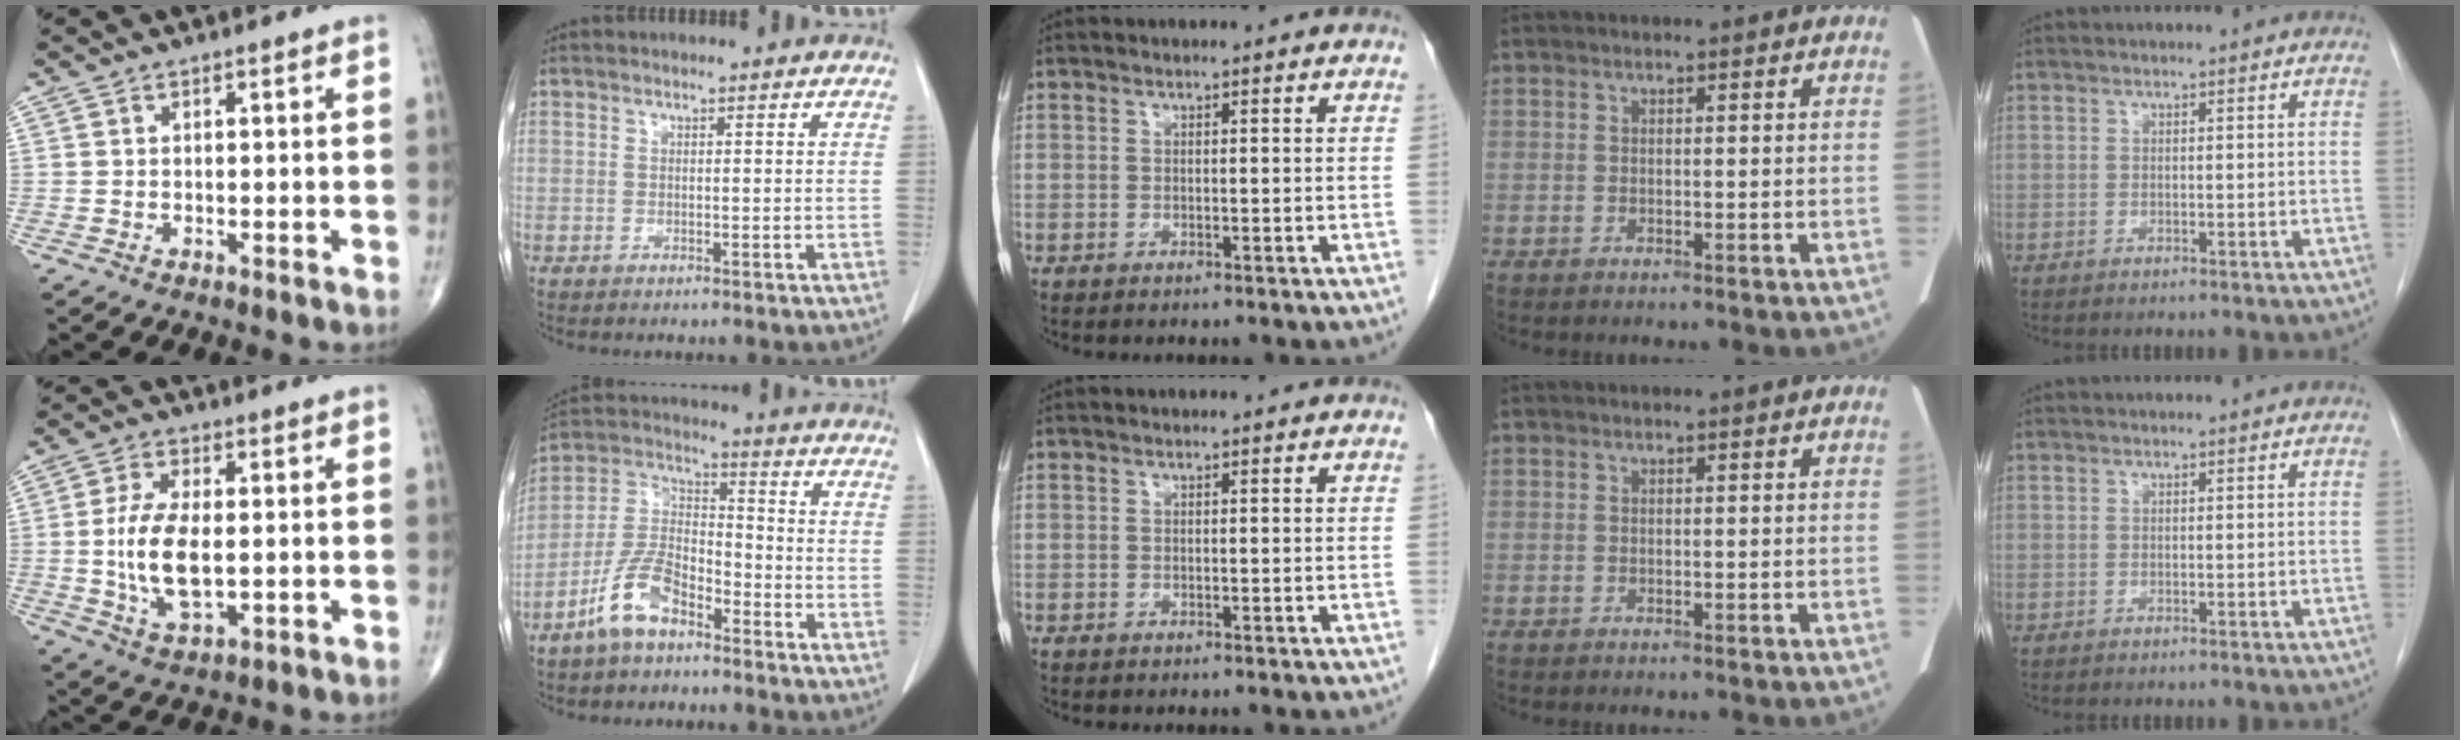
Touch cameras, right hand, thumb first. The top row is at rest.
{"thumb": {"total": 11.0, "force": [-0.6, 5.3, 9.6], "torque": [-0.186, -0.008, -0.007]}, "index": {"total": 9.3, "force": [-5.9, 3.8, 6.1], "torque": [-0.135, 0.006, -0.125]}}